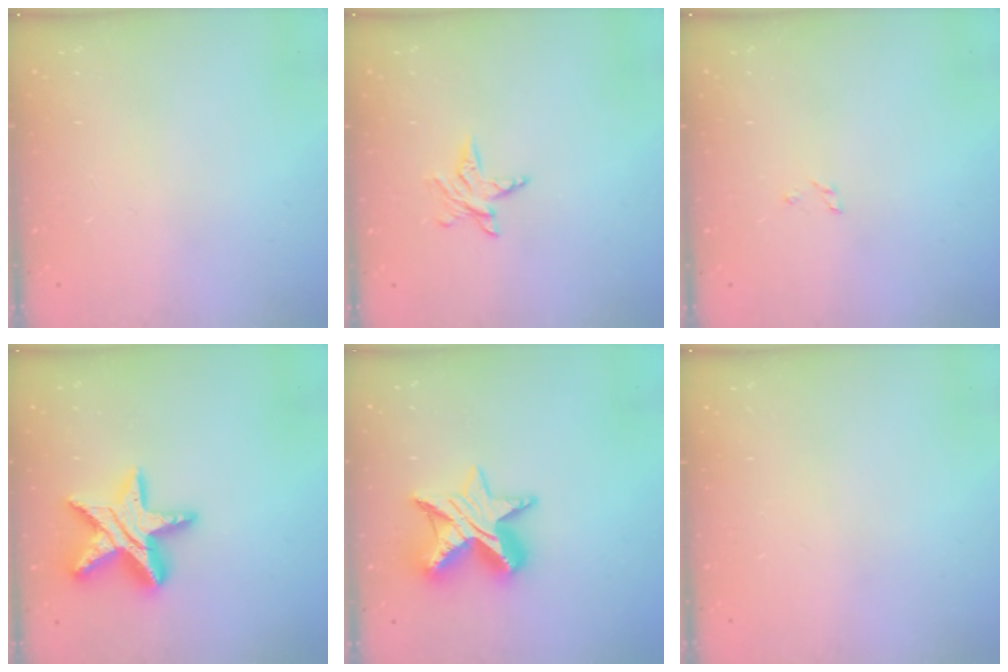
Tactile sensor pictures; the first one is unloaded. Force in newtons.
{"total": 3.7, "press": 3.6, "slide": 0.5}
{"total": 1.5, "press": 1.5, "slide": 0.2}
{"total": 16.3, "press": 16.2, "slide": 1.4}
{"total": 12.9, "press": 12.9, "slide": 0.8}
{"total": 0.0}